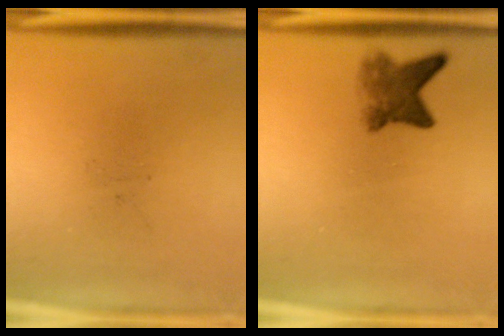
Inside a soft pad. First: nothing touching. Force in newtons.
{"total": 4.2}